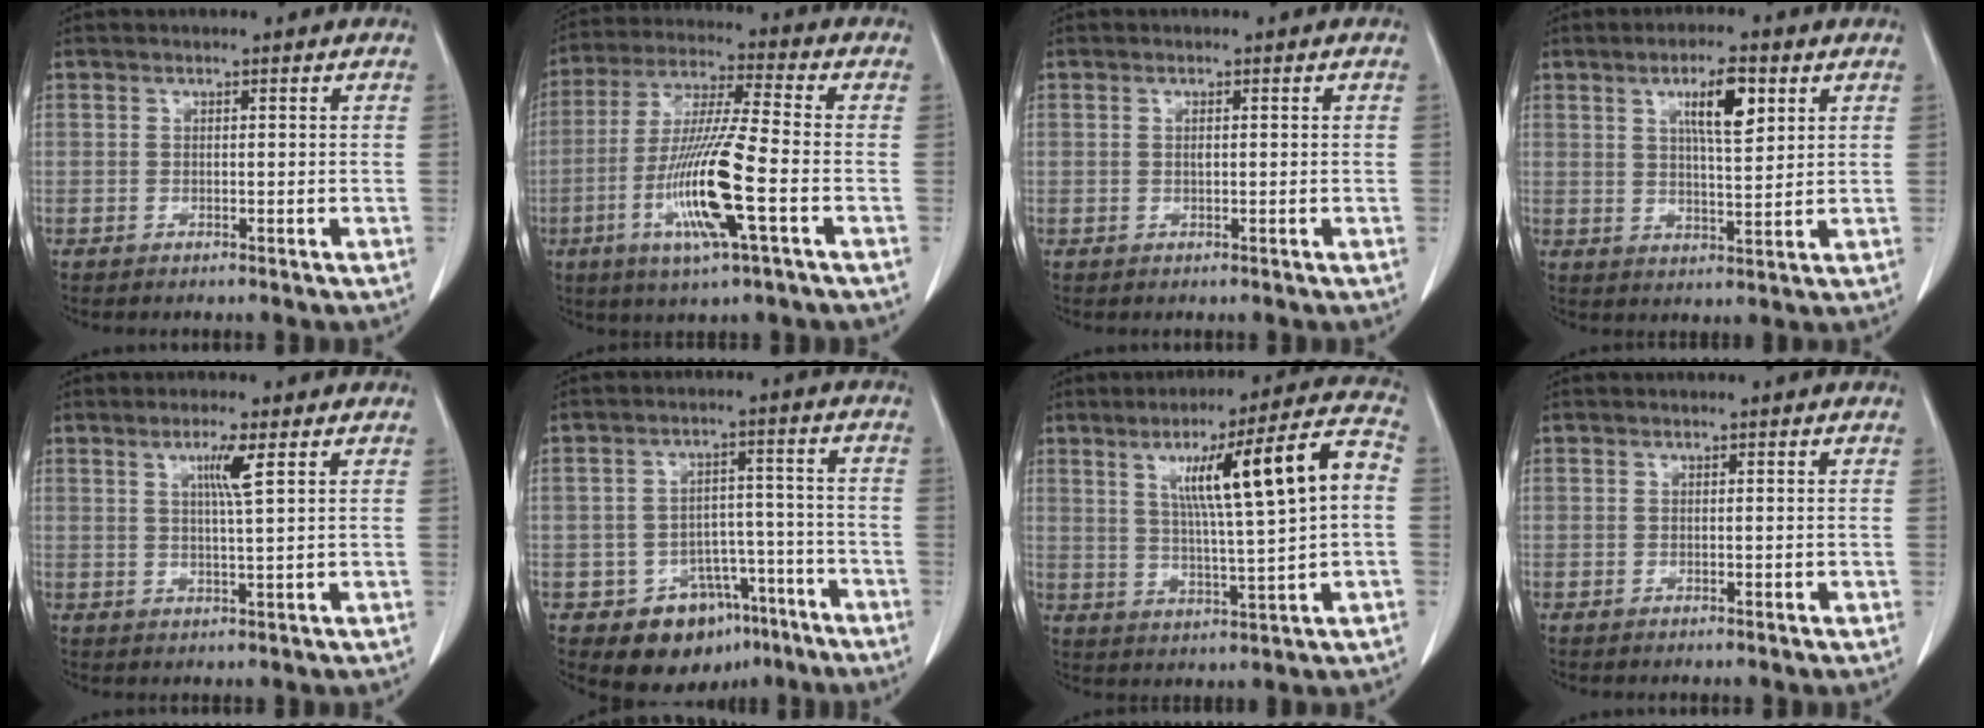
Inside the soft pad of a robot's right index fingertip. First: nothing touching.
{"total": 14.2, "force": [-4.4, 0.4, 13.5], "torque": [-0.275, -0.016, -0.085]}
{"total": 0.8, "force": [0.1, 0.2, 0.8], "torque": [-0.015, 0.000, 0.004]}
{"total": 7.4, "force": [3.2, 1.5, 6.4], "torque": [-0.109, 0.001, 0.055]}
{"total": 4.0, "force": [1.6, -0.5, 3.7], "torque": [-0.068, -0.004, 0.030]}
{"total": 9.7, "force": [-5.6, 7.2, 3.4], "torque": [-0.029, 0.038, -0.071]}
{"total": 15.0, "force": [2.7, 0.5, 14.7], "torque": [-0.224, 0.026, 0.046]}
{"total": 0.0}